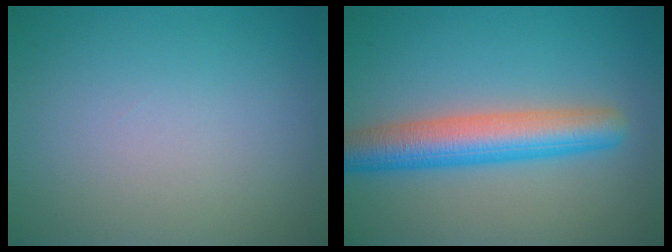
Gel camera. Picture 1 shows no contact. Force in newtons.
{"total": 6.1, "press": 6.1, "slide": 0.2}